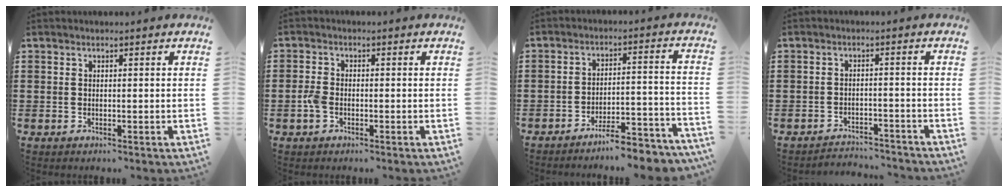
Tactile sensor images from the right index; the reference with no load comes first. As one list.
[{"total": 2.6, "force": [-1.0, 1.5, 1.9], "torque": [-0.058, -0.006, -0.023]}, {"total": 6.1, "force": [-5.8, 0.0, 1.9], "torque": [-0.029, 0.002, -0.110]}, {"total": 3.0, "force": [-3.0, 0.2, 0.0], "torque": [-0.009, -0.002, -0.065]}]